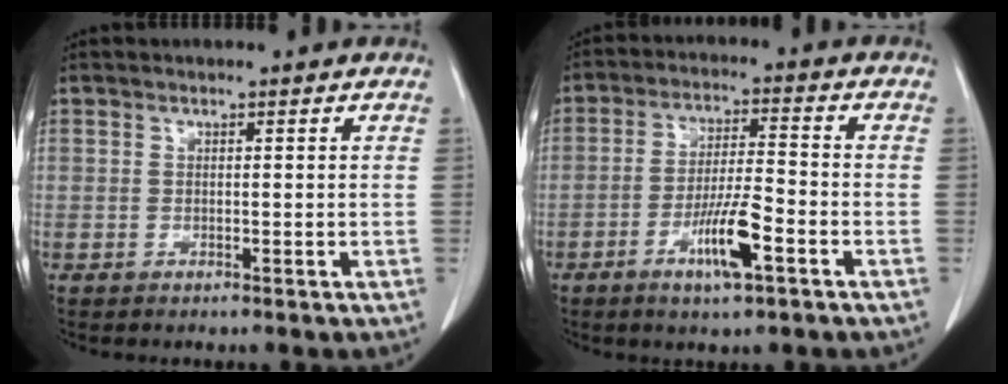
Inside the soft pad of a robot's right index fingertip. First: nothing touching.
{"total": 8.3, "force": [-3.9, 1.0, 7.3], "torque": [-0.138, -0.005, -0.067]}